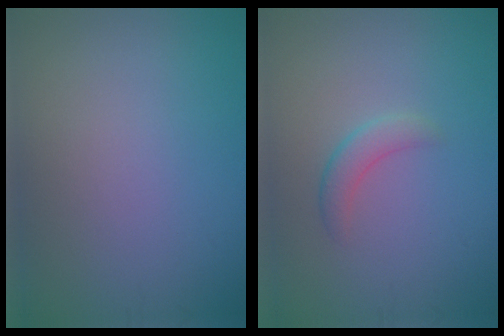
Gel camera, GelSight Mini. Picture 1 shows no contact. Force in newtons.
{"total": 1.8, "press": 1.8, "slide": 0.1}